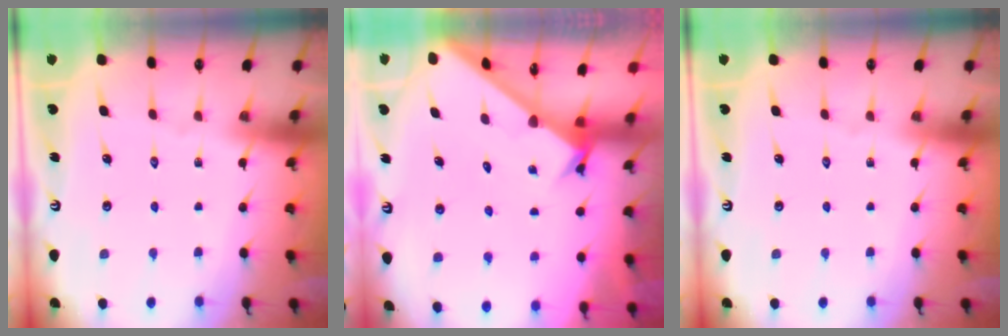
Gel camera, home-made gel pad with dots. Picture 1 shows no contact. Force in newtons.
{"total": 2.5, "press": 2.5, "slide": 0.1}
{"total": 0.0}